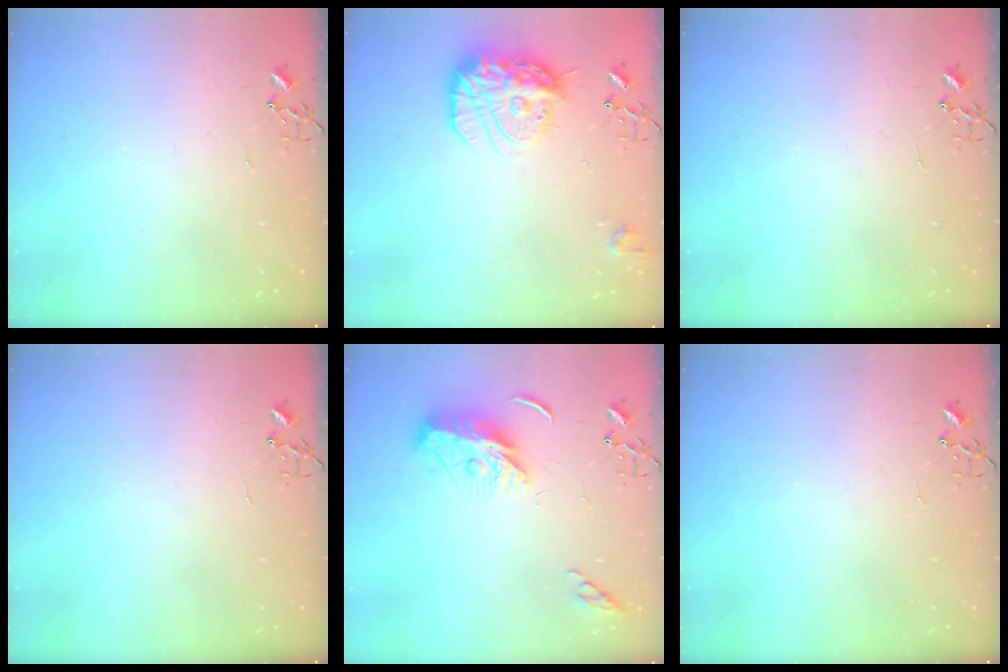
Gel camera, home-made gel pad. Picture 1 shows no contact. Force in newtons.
{"total": 16.5, "press": 16.4, "slide": 1.4}
{"total": 0.0}
{"total": 0.0}
{"total": 9.5, "press": 9.5, "slide": 0.4}
{"total": 0.0}